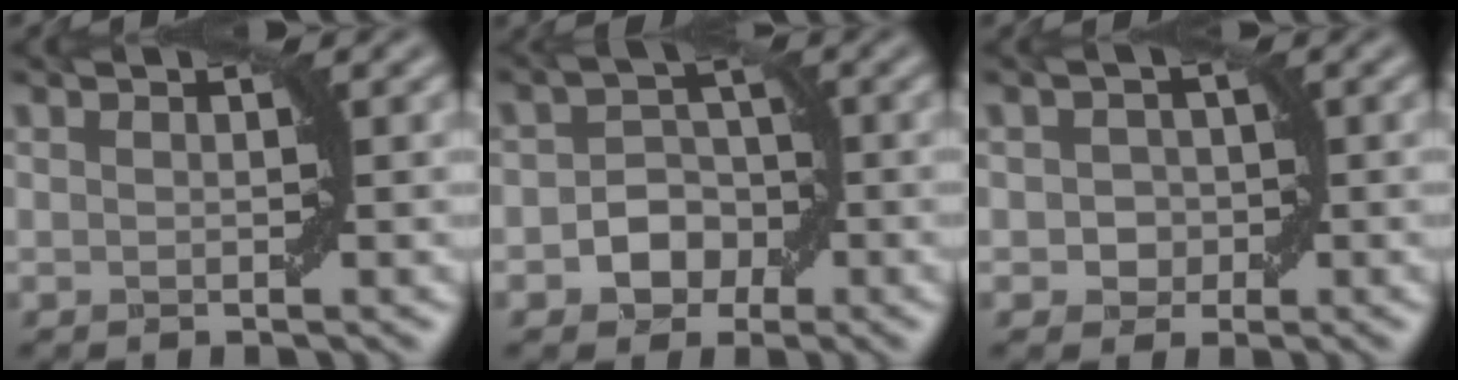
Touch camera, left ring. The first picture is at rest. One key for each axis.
{"total": 3.5, "fx": -1.3, "fy": 2.7, "fz": 1.7, "tx": -0.008, "ty": 0.007, "tz": -0.024}
{"total": 1.8, "fx": -0.2, "fy": 1.7, "fz": 0.7, "tx": -0.005, "ty": 0.000, "tz": -0.005}